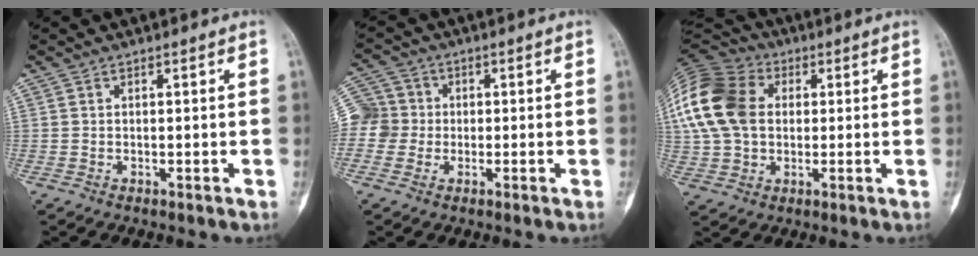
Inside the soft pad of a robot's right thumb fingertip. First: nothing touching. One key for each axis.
{"total": 9.2, "fx": -0.2, "fy": 8.9, "fz": 2.1, "tx": -0.035, "ty": 0.031, "tz": -0.006}
{"total": 18.5, "fx": 3.0, "fy": 13.5, "fz": 12.3, "tx": -0.251, "ty": 0.020, "tz": 0.049}